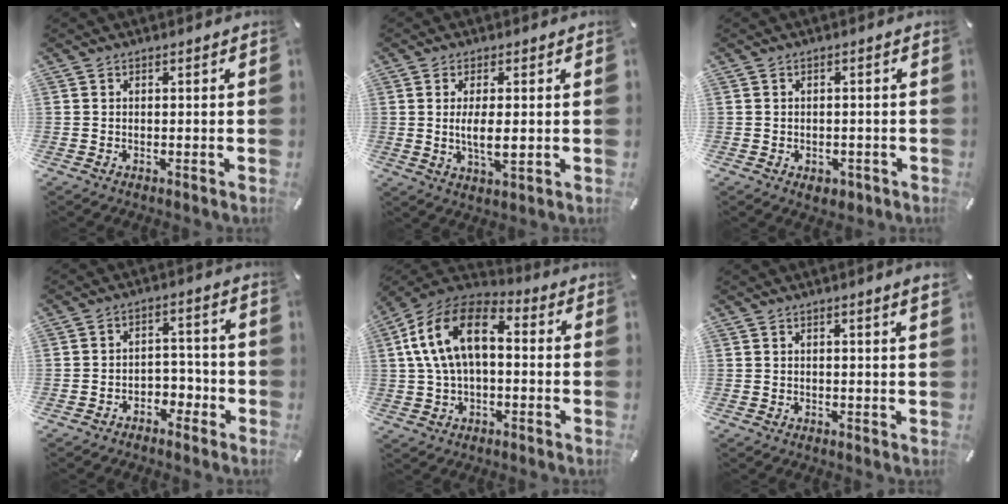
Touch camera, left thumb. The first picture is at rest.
{"total": 6.5, "force": [0.3, 2.2, 6.1], "torque": [-0.110, -0.010, -0.001]}
{"total": 2.8, "force": [-1.3, 1.9, 1.6], "torque": [-0.032, 0.003, -0.023]}
{"total": 4.1, "force": [-2.2, 3.2, 1.3], "torque": [-0.023, 0.009, -0.043]}
{"total": 14.8, "force": [2.3, 9.0, 11.6], "torque": [-0.247, 0.011, 0.041]}
{"total": 2.0, "force": [1.1, 0.0, 1.7], "torque": [-0.033, -0.001, 0.019]}